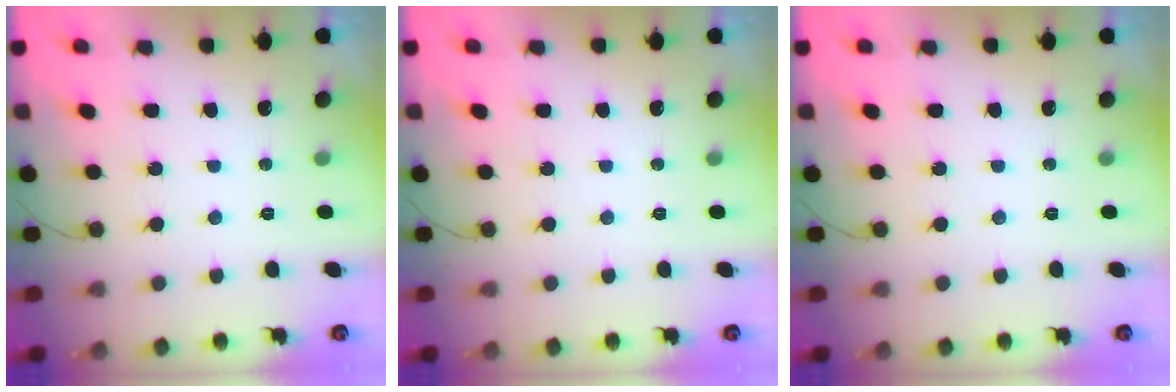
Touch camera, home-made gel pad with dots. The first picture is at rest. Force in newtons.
{"total": 0.0}
{"total": 0.0}